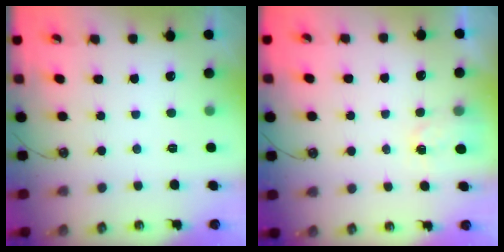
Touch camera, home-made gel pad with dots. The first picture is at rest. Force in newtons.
{"total": 2.0, "press": 2.0, "slide": 0.4}